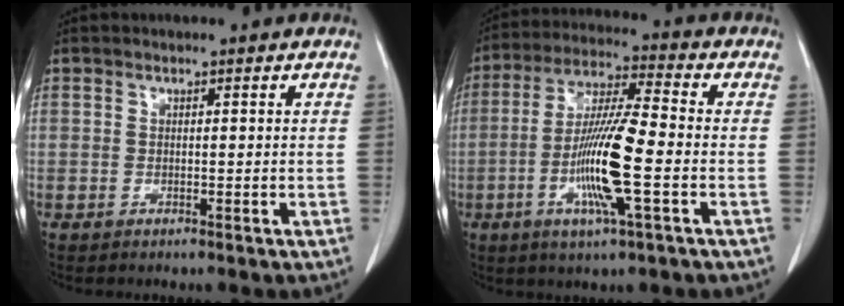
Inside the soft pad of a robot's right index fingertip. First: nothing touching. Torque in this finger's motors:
{"motor_torque": [2.04, -0.10, 0.39, 0.21]}